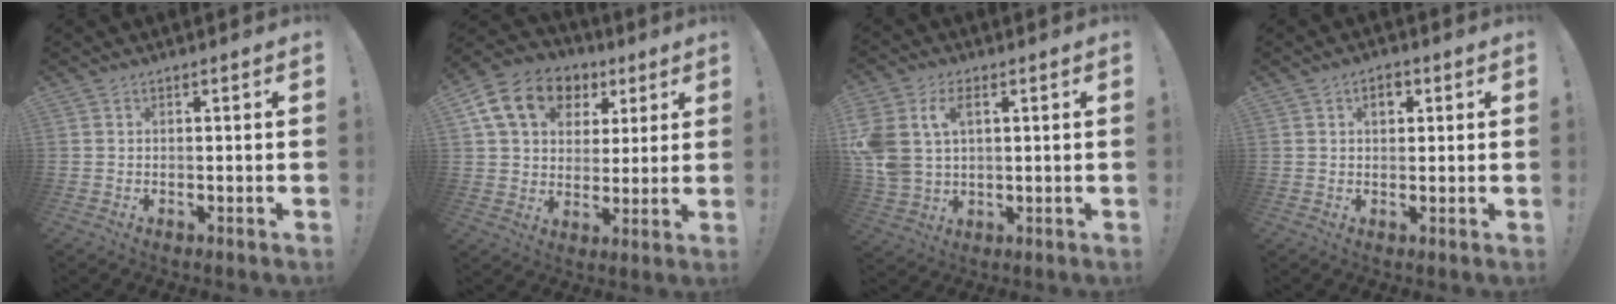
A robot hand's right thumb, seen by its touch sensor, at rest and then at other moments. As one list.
[{"total": 16.6, "force": [7.1, 12.3, 8.6], "torque": [-0.130, -0.020, 0.136]}, {"total": 10.9, "force": [3.6, 7.4, 7.2], "torque": [-0.158, -0.010, 0.066]}, {"total": 3.6, "force": [1.2, 2.5, 2.4], "torque": [-0.023, -0.001, 0.014]}]